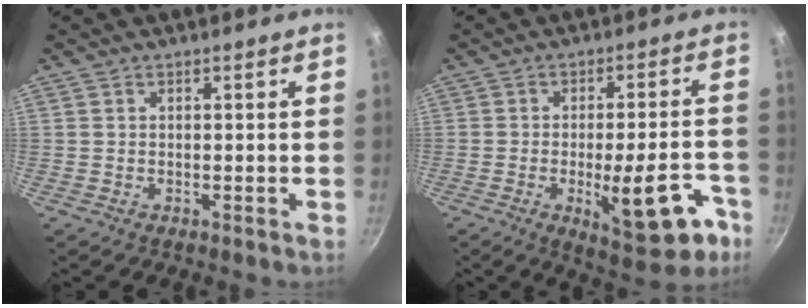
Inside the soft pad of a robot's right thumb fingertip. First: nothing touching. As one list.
[{"total": 15.1, "force": [-5.9, 5.5, 12.8], "torque": [-0.138, 0.028, -0.071]}]